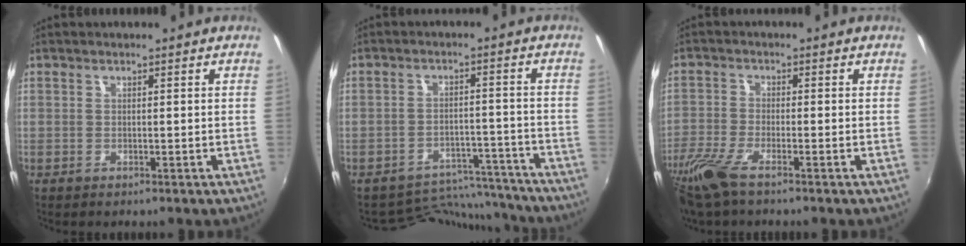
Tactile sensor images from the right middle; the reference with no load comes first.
{"total": 11.9, "force": [-11.4, 3.1, 0.5], "torque": [-0.016, 0.032, -0.155]}
{"total": 6.7, "force": [-4.7, 1.5, 4.5], "torque": [-0.116, -0.018, -0.097]}